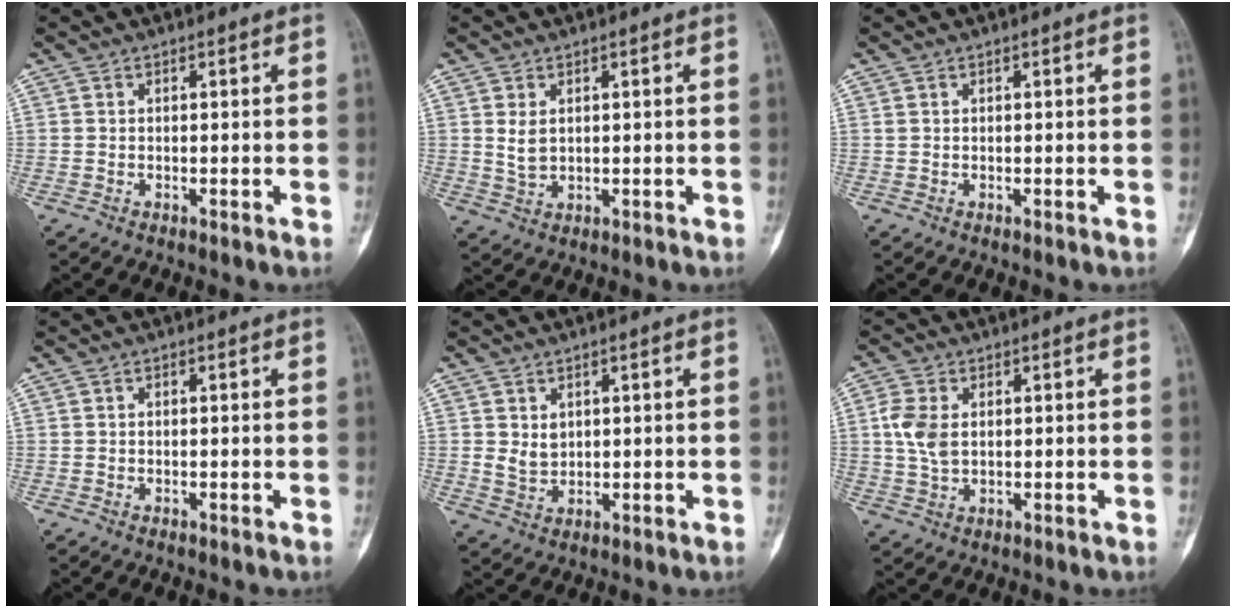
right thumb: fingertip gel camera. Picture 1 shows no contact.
{"total": 3.1, "force": [0.8, 2.0, 2.2], "torque": [-0.034, -0.006, 0.021]}
{"total": 0.0}
{"total": 0.0}
{"total": 3.4, "force": [1.0, 2.7, 1.9], "torque": [-0.021, -0.011, 0.025]}
{"total": 5.9, "force": [0.8, 3.9, 4.4], "torque": [-0.095, 0.003, 0.018]}